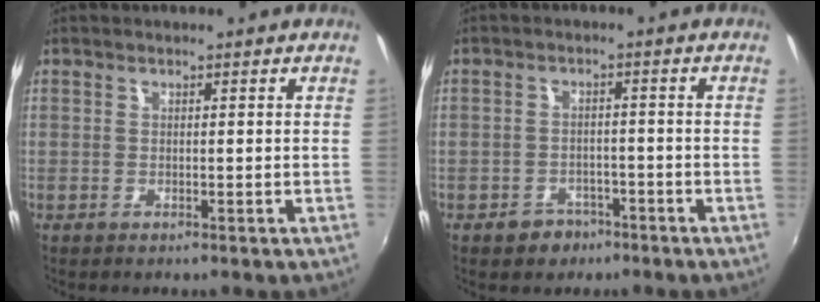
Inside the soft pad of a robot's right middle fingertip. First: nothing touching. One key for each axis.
{"total": 4.4, "fx": -3.0, "fy": 3.2, "fz": 0.8, "tx": -0.030, "ty": 0.007, "tz": -0.038}